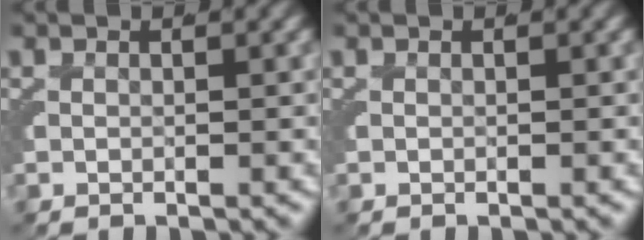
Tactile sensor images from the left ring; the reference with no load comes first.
{"total": 0.0}